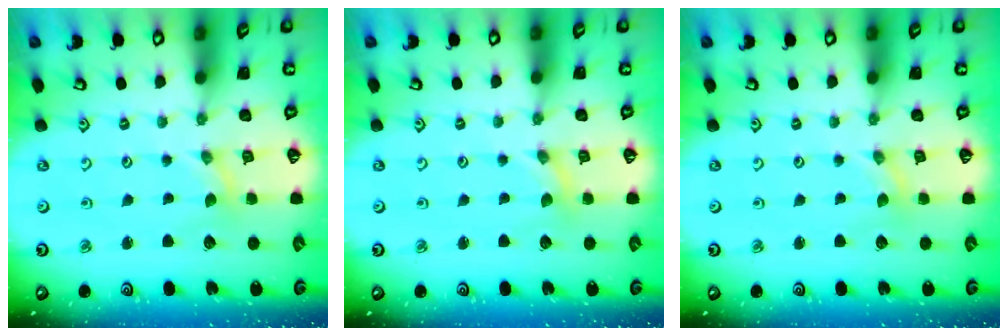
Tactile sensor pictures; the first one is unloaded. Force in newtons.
{"total": 0.0}
{"total": 0.0}